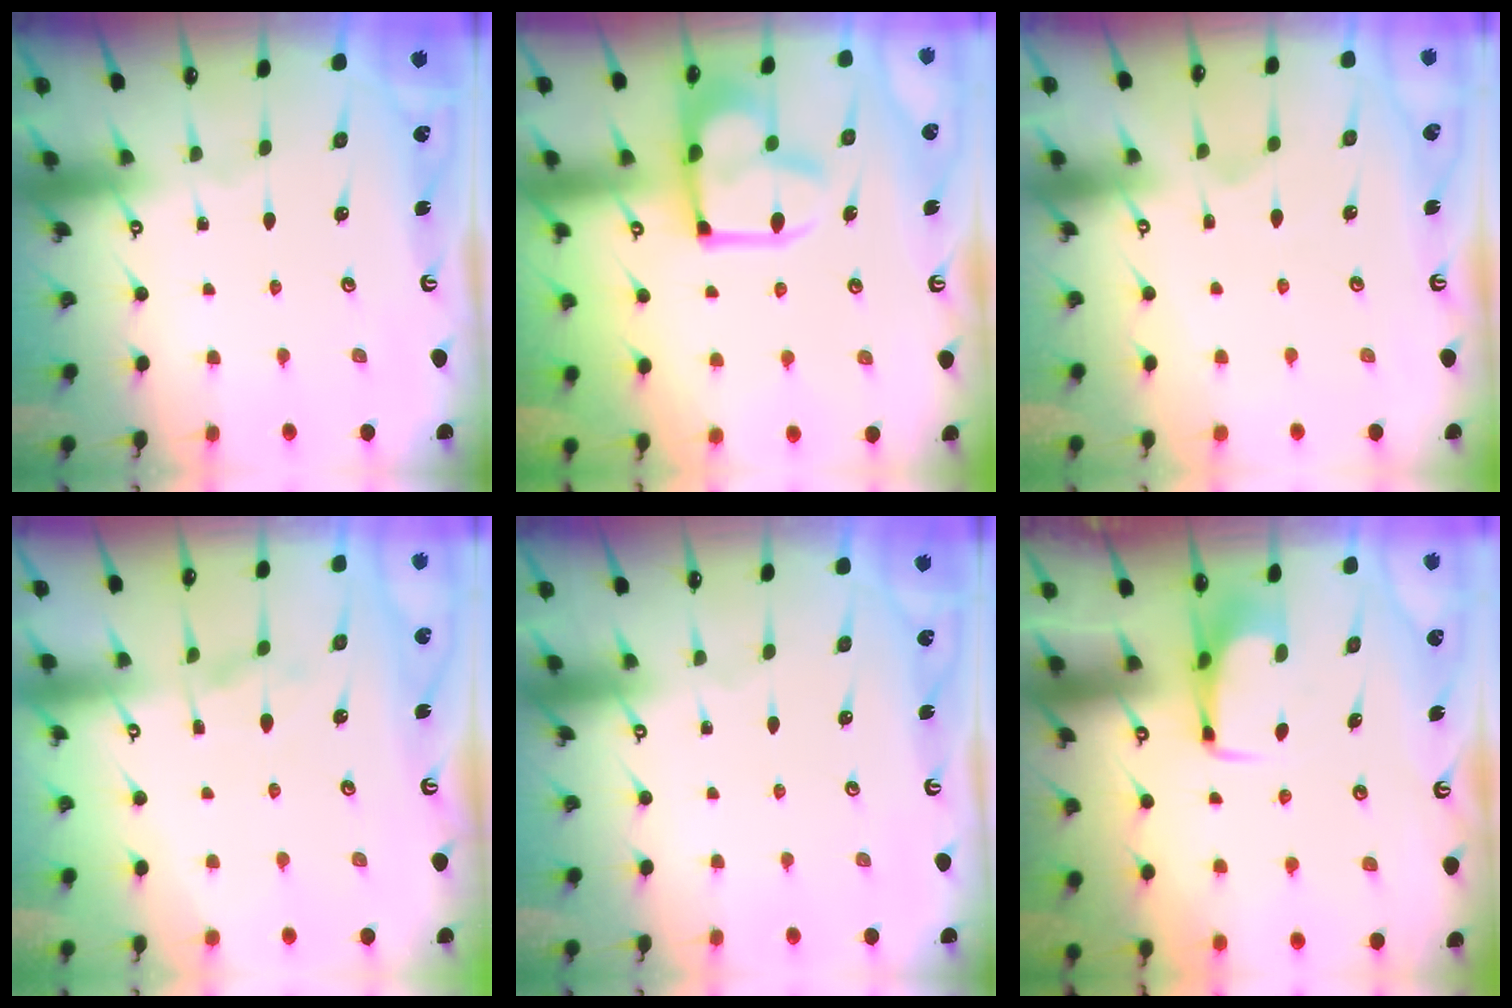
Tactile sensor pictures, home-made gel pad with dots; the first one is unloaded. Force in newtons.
{"total": 14.6, "press": 14.6, "slide": 1.1}
{"total": 2.2, "press": 1.9, "slide": 1.1}
{"total": 2.5, "press": 2.3, "slide": 1.0}
{"total": 0.0}
{"total": 3.4, "press": 3.4, "slide": 0.3}